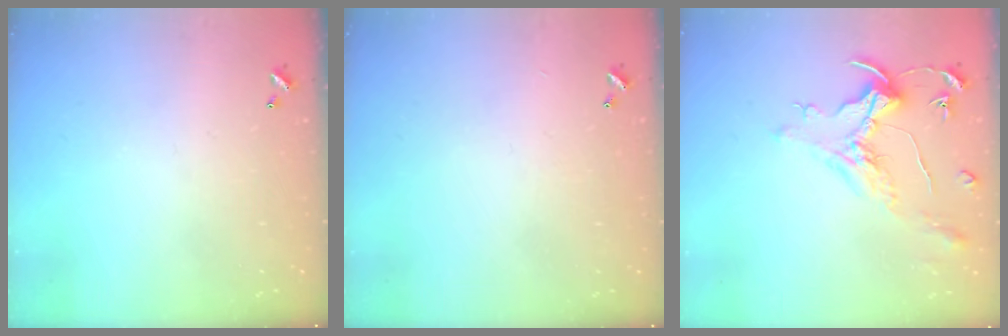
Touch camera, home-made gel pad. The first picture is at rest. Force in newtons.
{"total": 1.9, "press": 1.9, "slide": 0.5}
{"total": 1.4, "press": 1.2, "slide": 0.7}